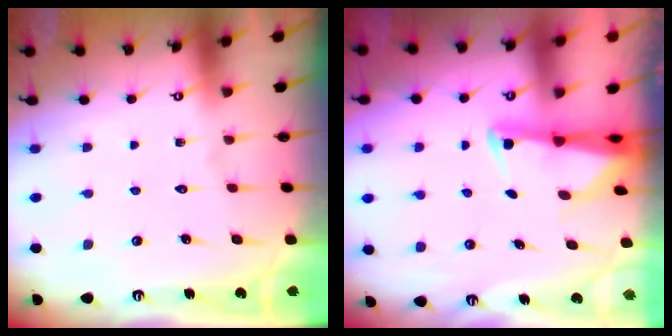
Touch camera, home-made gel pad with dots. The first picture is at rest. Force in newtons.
{"total": 2.4, "press": 2.4, "slide": 0.5}